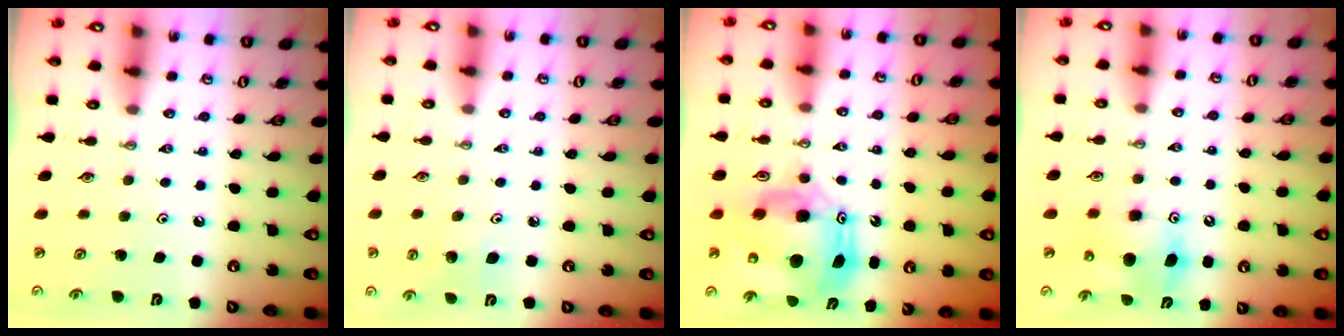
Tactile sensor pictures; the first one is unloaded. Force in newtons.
{"total": 4.4, "press": 4.0, "slide": 1.9}
{"total": 13.8, "press": 13.8, "slide": 1.6}
{"total": 8.0, "press": 8.0, "slide": 0.3}